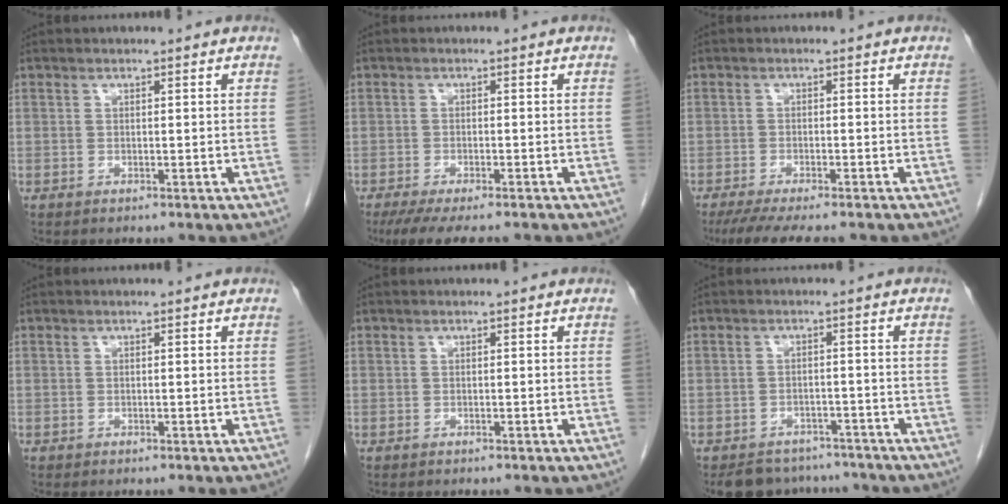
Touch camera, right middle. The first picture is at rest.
{"total": 8.7, "force": [-7.2, 1.5, 4.7], "torque": [-0.065, -0.015, -0.108]}
{"total": 9.0, "force": [-7.5, 1.0, 4.7], "torque": [-0.068, -0.017, -0.115]}
{"total": 0.0}
{"total": 0.0}
{"total": 8.1, "force": [-7.3, 3.4, 1.0], "torque": [-0.006, 0.004, -0.095]}